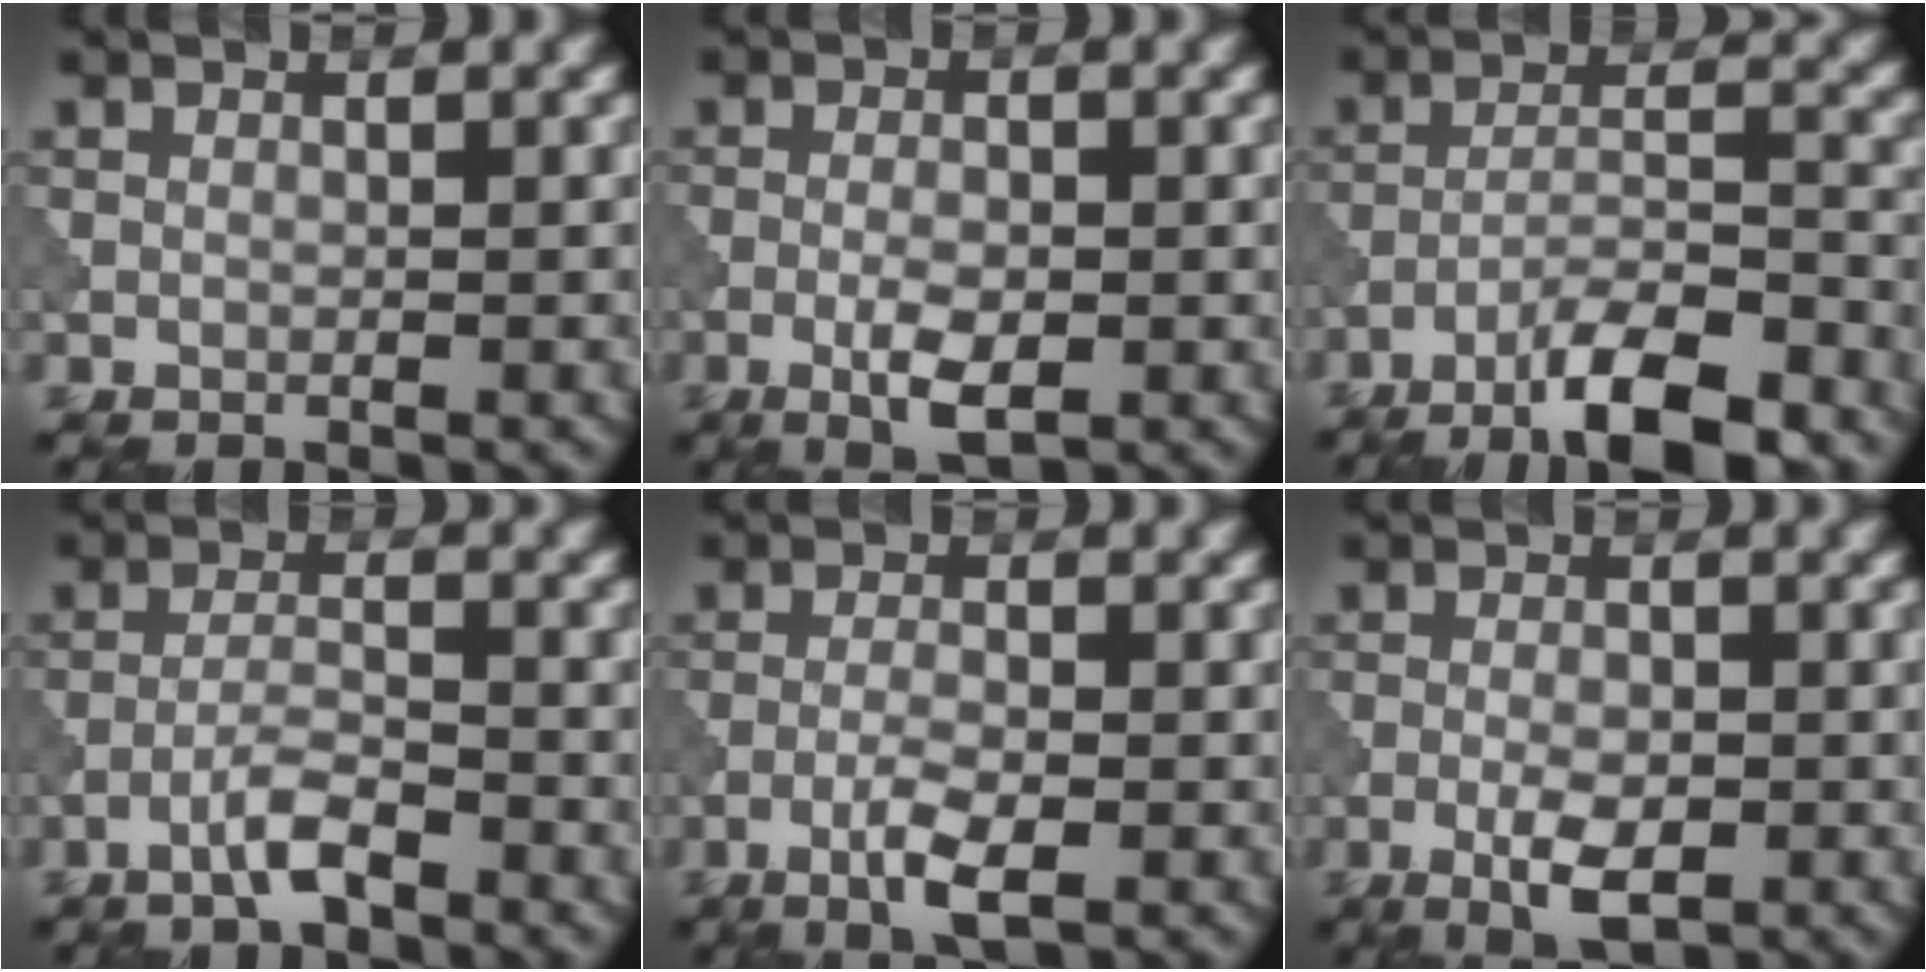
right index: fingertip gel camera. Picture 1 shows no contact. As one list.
[{"total": 3.2, "force": [-1.1, 1.2, 2.7], "torque": [-0.052, -0.002, -0.022]}, {"total": 8.8, "force": [-6.3, 1.8, 5.8], "torque": [-0.093, 0.008, -0.110]}, {"total": 2.8, "force": [-1.9, 0.5, 2.0], "torque": [-0.042, 0.009, -0.043]}, {"total": 3.3, "force": [-1.5, 0.8, 2.8], "torque": [-0.059, 0.001, -0.033]}, {"total": 3.5, "force": [-1.3, 1.4, 2.9], "torque": [-0.053, -0.001, -0.026]}]